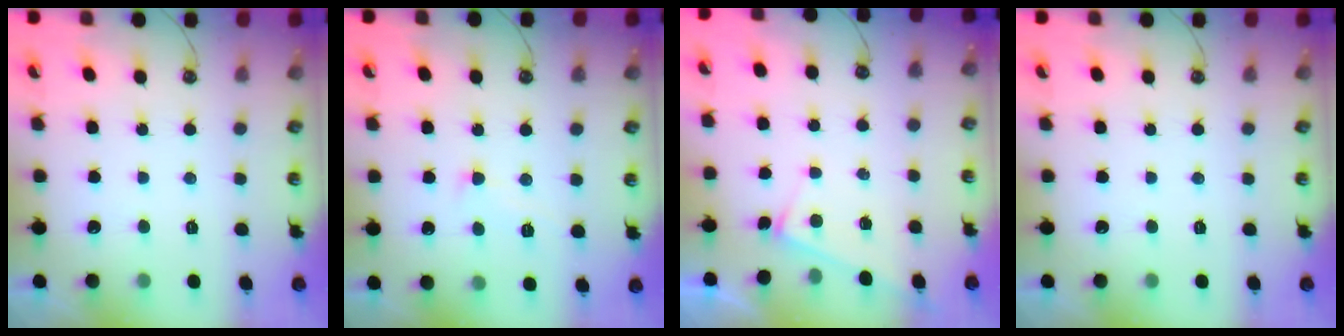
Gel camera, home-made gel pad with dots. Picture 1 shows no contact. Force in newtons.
{"total": 3.5, "press": 3.5, "slide": 0.2}
{"total": 2.6, "press": 2.6, "slide": 0.2}
{"total": 0.0}